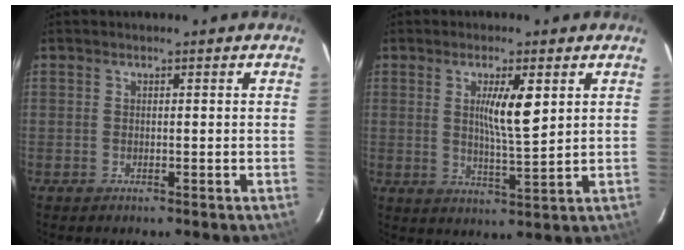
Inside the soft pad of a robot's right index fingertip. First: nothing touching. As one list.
[{"total": 7.1, "force": [2.1, 0.9, 6.7], "torque": [-0.116, -0.004, 0.037]}]